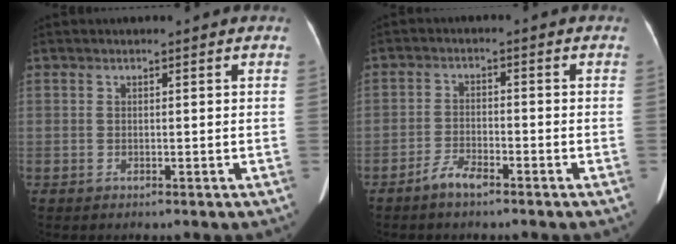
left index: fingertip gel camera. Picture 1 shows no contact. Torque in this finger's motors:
{"motor_torque": [0.19, 0.15, 0.03, 0.00]}